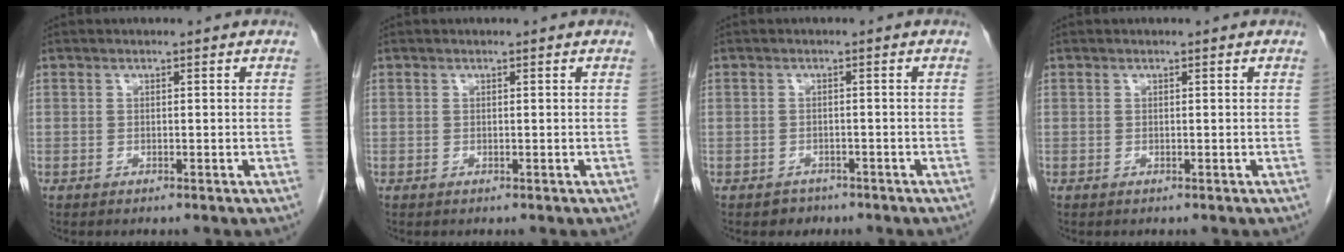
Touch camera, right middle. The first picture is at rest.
{"total": 0.0}
{"total": 1.8, "force": [-1.3, 1.2, 0.0], "torque": [-0.007, 0.004, -0.017]}
{"total": 0.0}